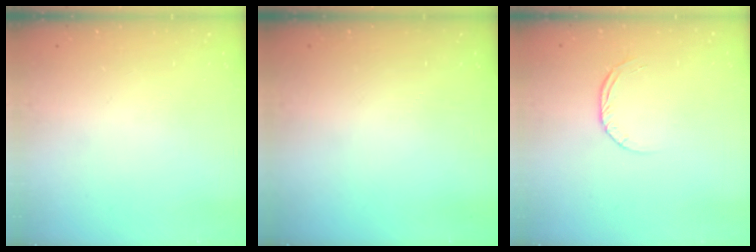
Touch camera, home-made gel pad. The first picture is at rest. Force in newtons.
{"total": 0.0}
{"total": 3.5, "press": 3.5, "slide": 0.3}